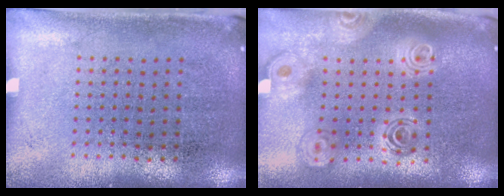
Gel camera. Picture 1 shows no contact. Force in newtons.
{"total": 2.0, "press": 1.7, "slide": 1.1}